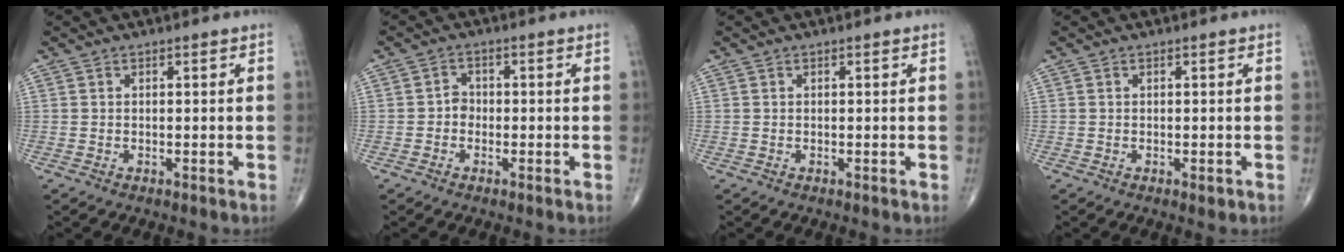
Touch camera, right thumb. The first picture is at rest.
{"total": 2.2, "force": [-0.6, 1.8, 1.0], "torque": [0.001, 0.007, -0.019]}
{"total": 0.0}
{"total": 1.1, "force": [-0.2, 0.4, 1.0], "torque": [-0.011, -0.003, -0.001]}